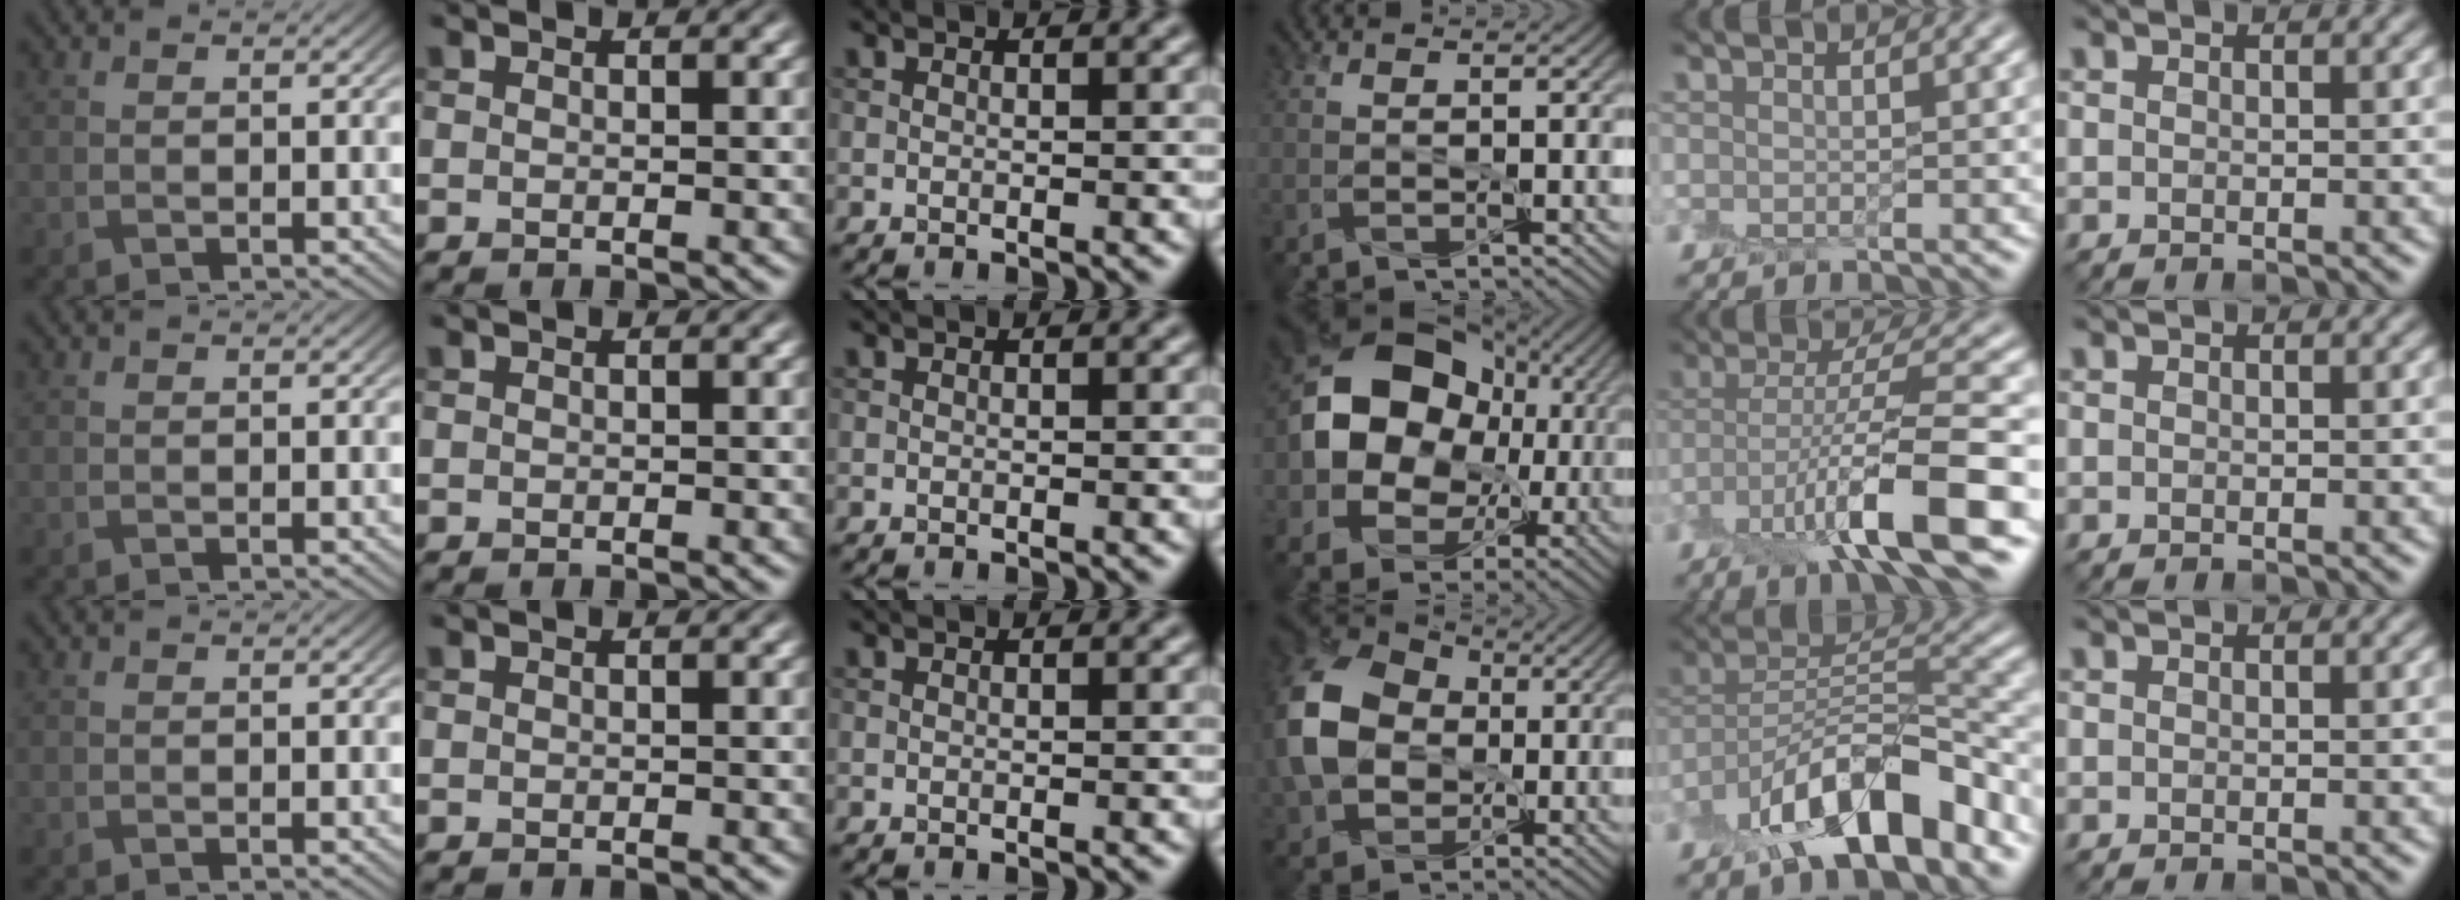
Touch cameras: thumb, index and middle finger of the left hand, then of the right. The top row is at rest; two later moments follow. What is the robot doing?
{"motion": "peel", "object": "postage stamp"}